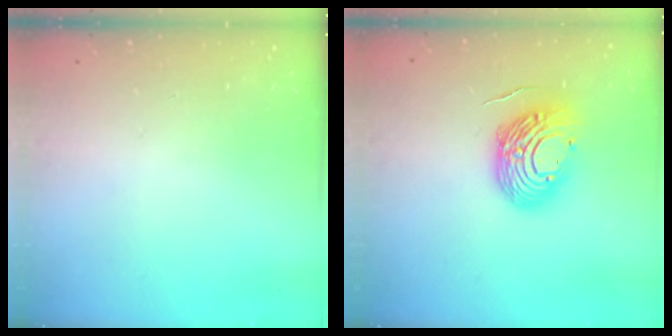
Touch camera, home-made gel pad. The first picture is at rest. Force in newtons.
{"total": 13.1, "press": 12.9, "slide": 2.2}